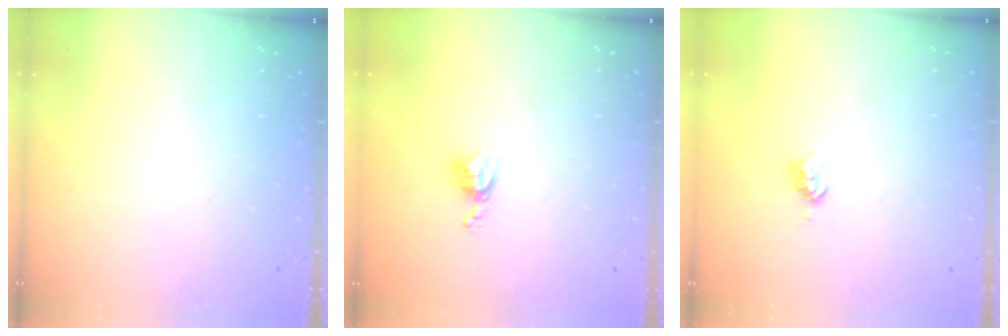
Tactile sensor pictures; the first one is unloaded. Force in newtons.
{"total": 4.7, "press": 4.7, "slide": 0.5}
{"total": 4.0, "press": 3.9, "slide": 0.4}